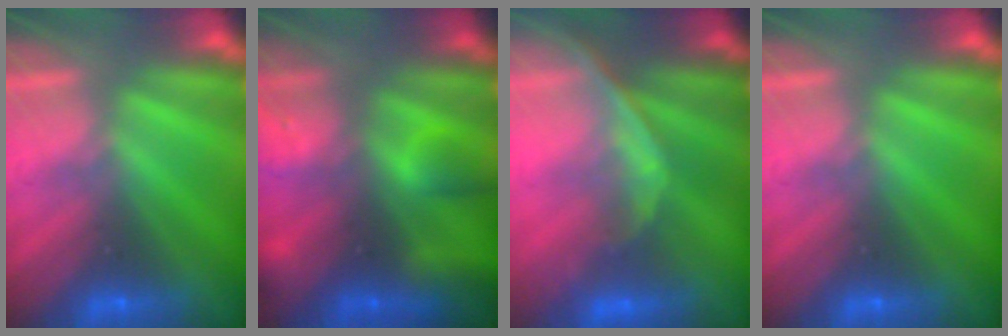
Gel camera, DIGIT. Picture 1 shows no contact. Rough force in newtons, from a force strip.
{"total": 8.8}
{"total": 1.1}
{"total": 0.0}